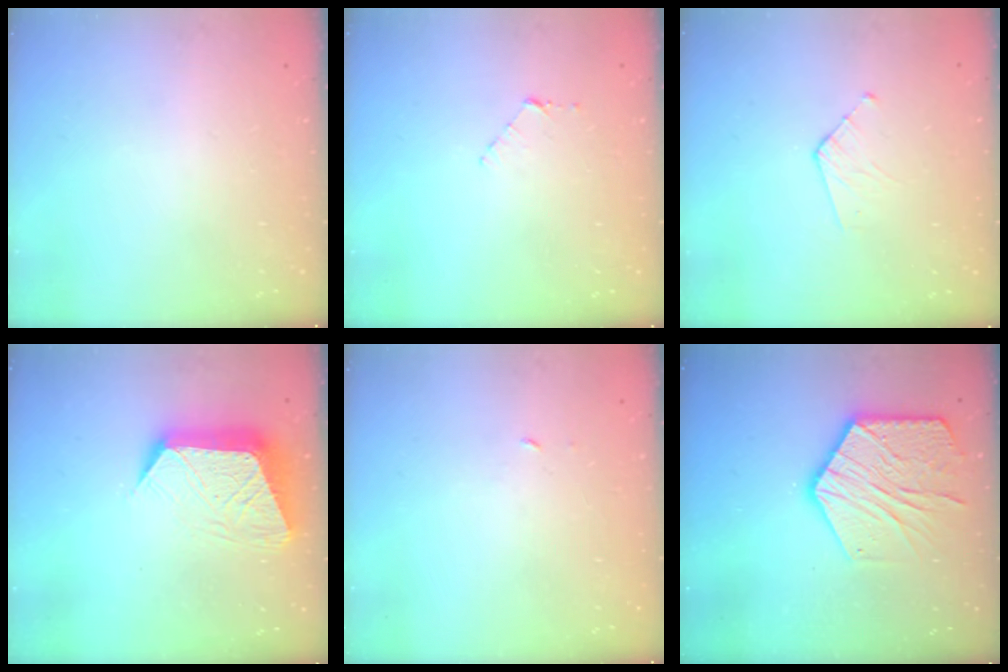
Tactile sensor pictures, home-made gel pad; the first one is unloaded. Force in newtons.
{"total": 4.4, "press": 4.4, "slide": 0.4}
{"total": 3.5, "press": 3.5, "slide": 0.3}
{"total": 13.1, "press": 13.1, "slide": 1.2}
{"total": 1.9, "press": 1.9, "slide": 0.1}
{"total": 17.4, "press": 17.4, "slide": 1.3}